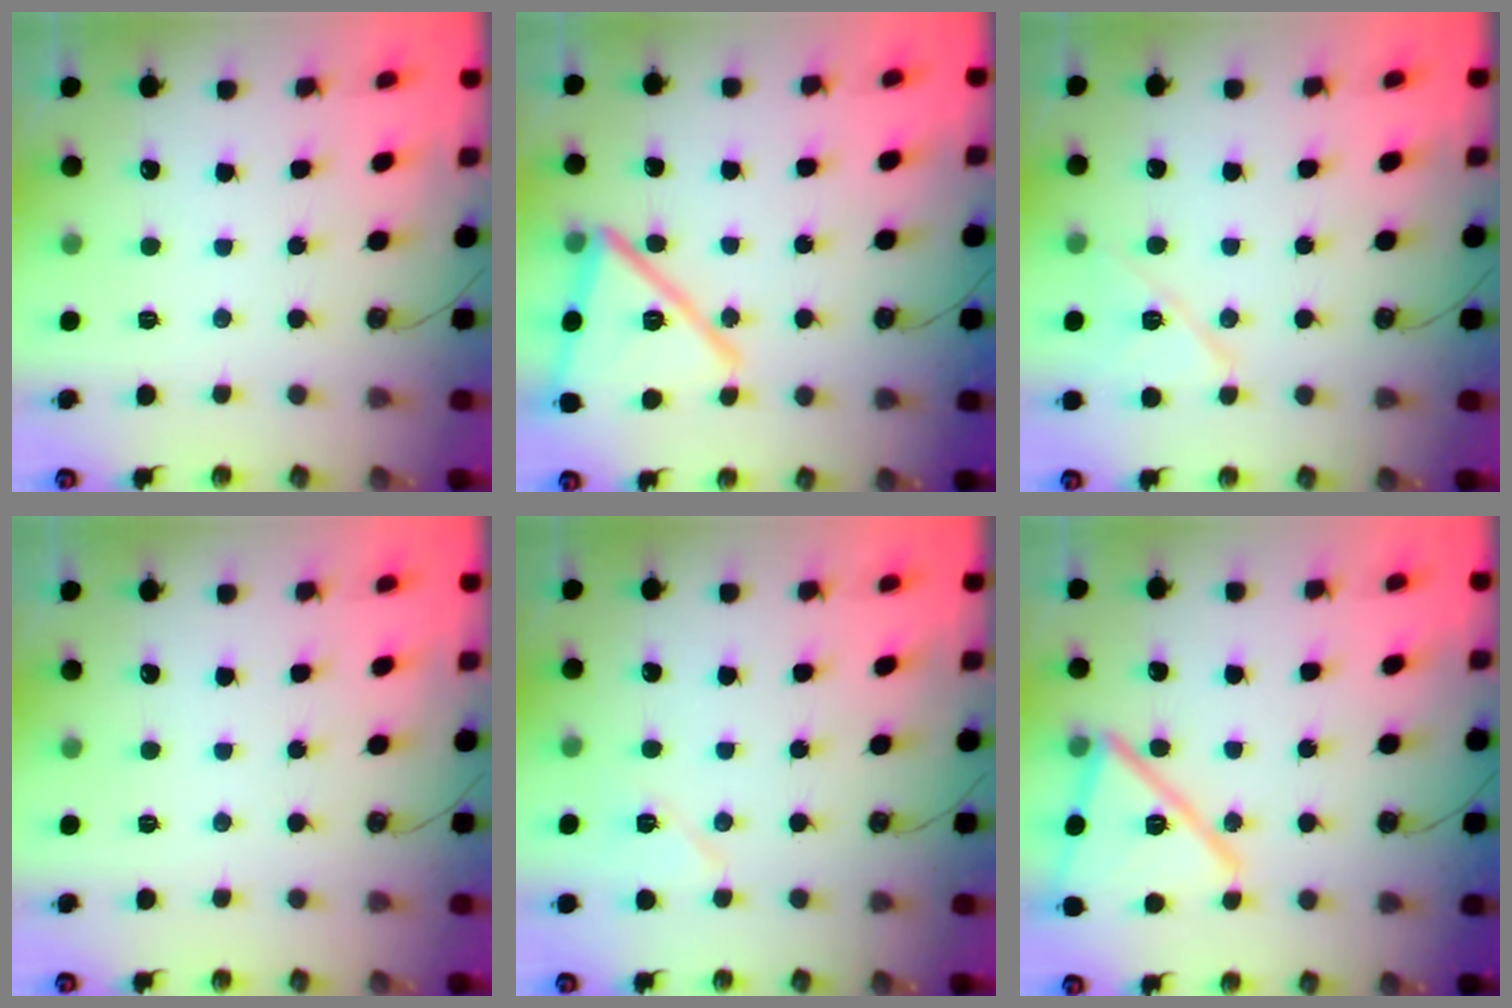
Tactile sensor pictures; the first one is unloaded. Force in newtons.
{"total": 17.8, "press": 17.7, "slide": 2.1}
{"total": 9.4, "press": 9.4, "slide": 0.7}
{"total": 0.0}
{"total": 8.4, "press": 5.4, "slide": 6.5}
{"total": 18.0, "press": 18.0, "slide": 0.7}